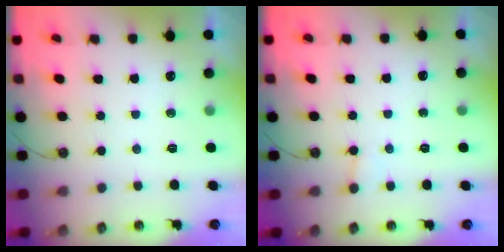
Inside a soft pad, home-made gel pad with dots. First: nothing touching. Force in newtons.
{"total": 4.2, "press": 4.2, "slide": 0.4}